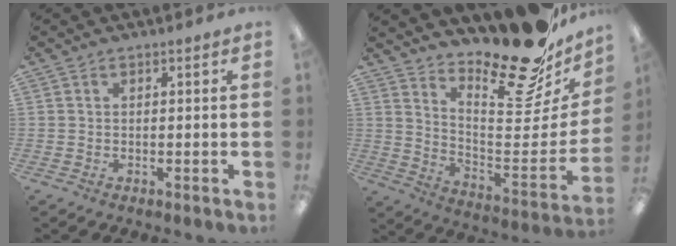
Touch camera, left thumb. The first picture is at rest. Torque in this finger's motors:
{"motor_torque": [0.87, 1.29, 1.36, -1.41, 0.08]}